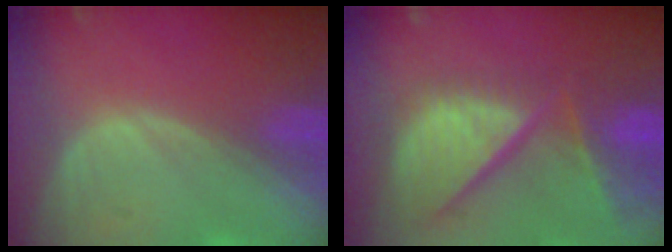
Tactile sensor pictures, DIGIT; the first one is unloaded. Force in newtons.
{"total": 13.1, "press": 10.8, "slide": 7.3}